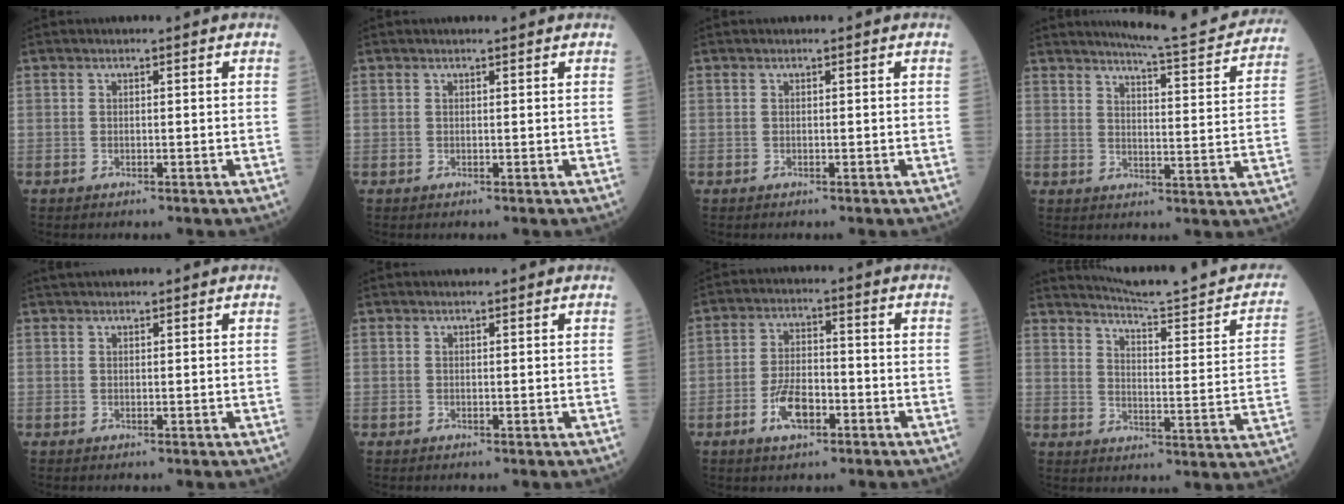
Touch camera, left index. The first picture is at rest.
{"total": 0.9, "force": [0.8, -0.1, 0.3], "torque": [-0.009, 0.000, 0.011]}
{"total": 0.0}
{"total": 14.7, "force": [13.9, 0.6, 4.6], "torque": [-0.062, -0.042, 0.160]}
{"total": 2.8, "force": [2.6, 0.3, 1.0], "torque": [-0.011, 0.033, 0.044]}
{"total": 1.7, "force": [1.5, 0.1, 0.7], "torque": [-0.007, 0.012, 0.022]}
{"total": 6.4, "force": [-3.1, 2.7, 5.0], "torque": [-0.104, 0.001, -0.057]}
{"total": 17.2, "force": [15.9, 0.2, 6.6], "torque": [-0.092, -0.058, 0.205]}